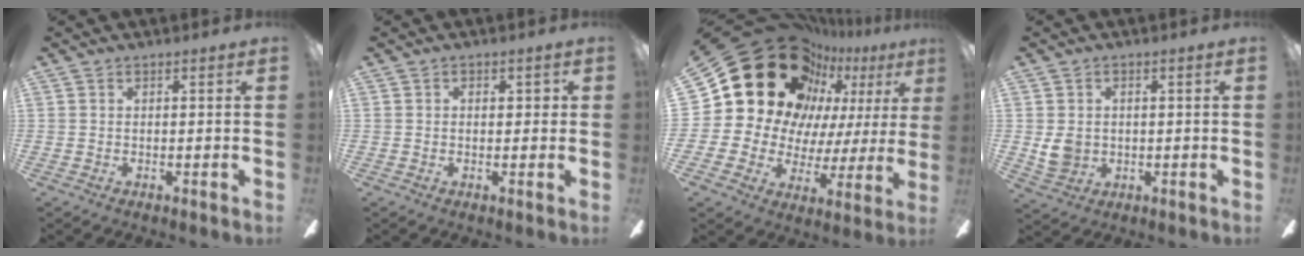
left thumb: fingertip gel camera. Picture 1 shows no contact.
{"total": 1.6, "force": [0.1, 1.2, 1.1], "torque": [-0.012, 0.005, -0.002]}
{"total": 27.2, "force": [15.8, 17.5, 13.7], "torque": [-0.230, -0.107, 0.315]}
{"total": 4.9, "force": [0.1, 4.2, 2.5], "torque": [-0.038, 0.001, 0.002]}